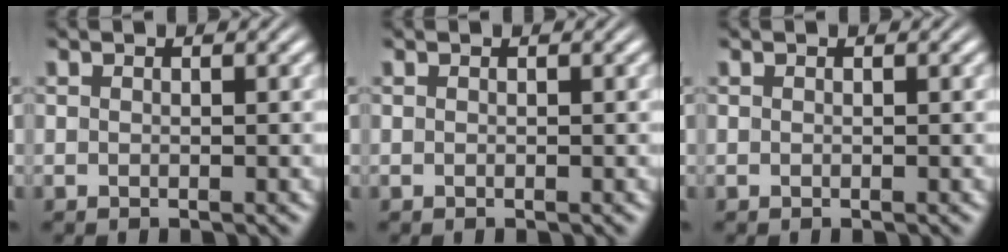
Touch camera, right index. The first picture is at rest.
{"total": 0.0}
{"total": 0.0}